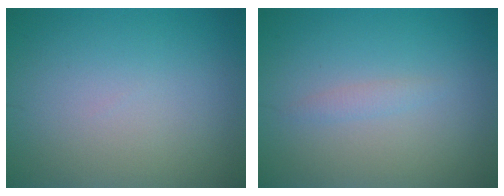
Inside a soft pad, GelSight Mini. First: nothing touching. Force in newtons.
{"total": 0.9, "press": 0.9, "slide": 0.0}